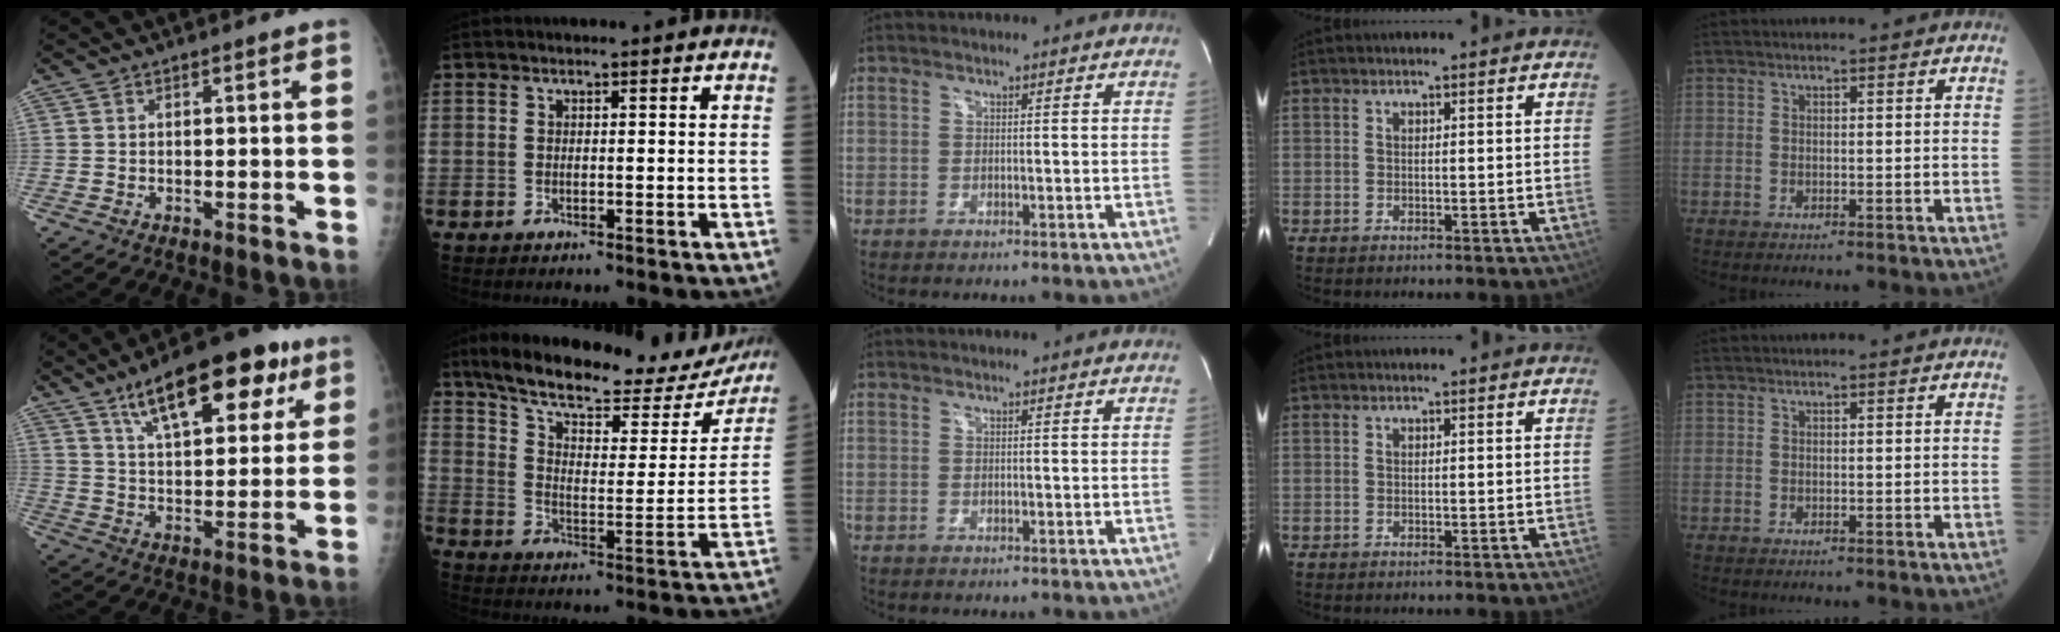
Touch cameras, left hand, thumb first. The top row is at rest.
{"thumb": {"total": 19.4, "force": [10.7, 8.0, 14.0], "torque": [-0.174, -0.022, 0.172]}, "index": {"total": 24.7, "force": [21.6, 5.5, 10.6], "torque": [-0.159, -0.021, 0.288]}}